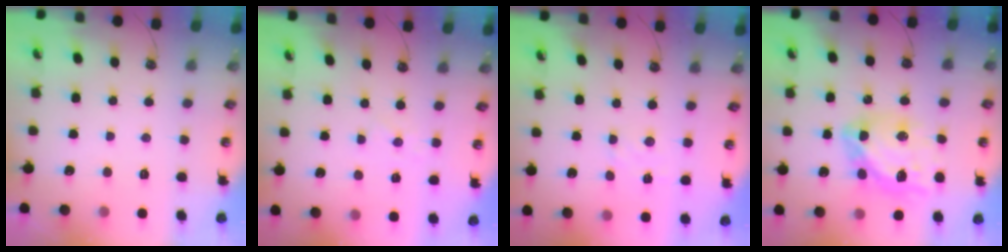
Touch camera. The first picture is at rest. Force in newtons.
{"total": 3.3, "press": 3.3, "slide": 0.4}
{"total": 2.9, "press": 2.9, "slide": 0.5}
{"total": 15.7, "press": 15.6, "slide": 1.7}